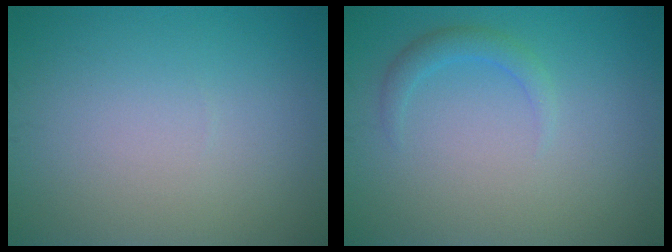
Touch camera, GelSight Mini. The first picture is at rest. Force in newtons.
{"total": 1.6, "press": 1.6, "slide": 0.1}